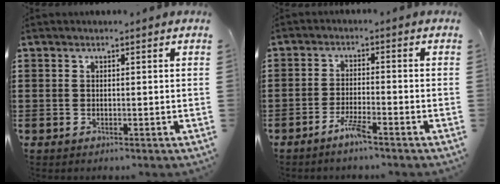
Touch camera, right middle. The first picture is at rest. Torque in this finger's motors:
{"motor_torque": [0.06, -0.04, 0.12, 0.05]}